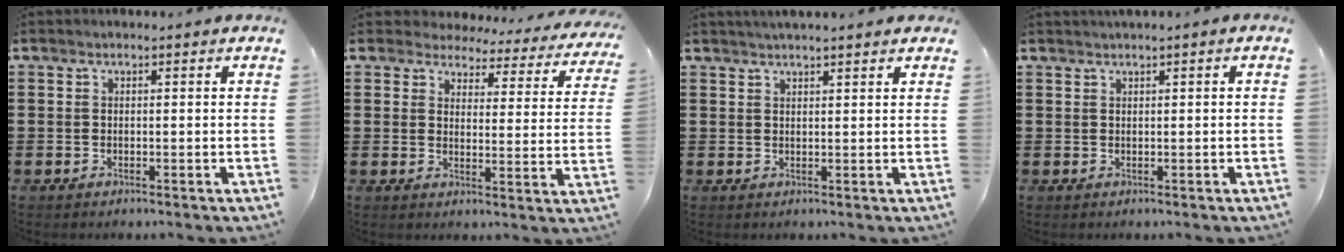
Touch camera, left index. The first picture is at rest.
{"total": 3.5, "force": [3.3, 0.8, 0.3], "torque": [-0.031, -0.025, 0.054]}
{"total": 1.8, "force": [1.7, 0.1, 0.5], "torque": [-0.014, 0.003, 0.033]}
{"total": 0.6, "force": [0.4, -0.1, 0.4], "torque": [-0.005, -0.003, 0.009]}